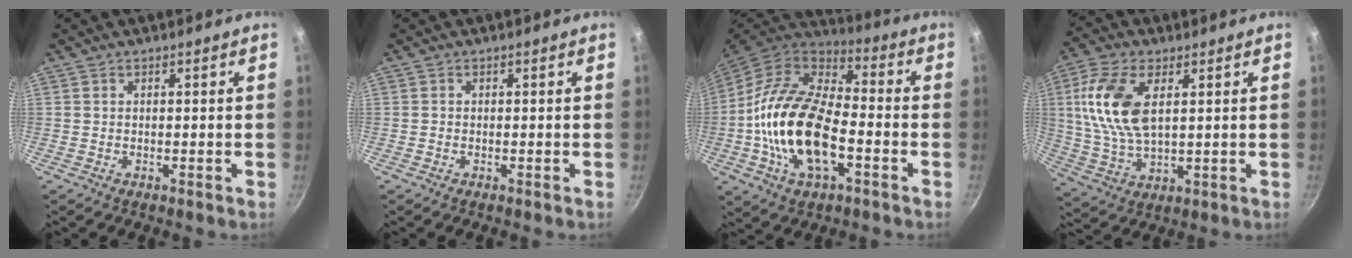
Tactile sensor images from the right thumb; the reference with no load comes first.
{"total": 0.0}
{"total": 21.6, "force": [-4.5, 11.6, 17.7], "torque": [-0.323, 0.031, -0.094]}
{"total": 13.8, "force": [3.5, 7.3, 11.2], "torque": [-0.224, -0.005, 0.069]}